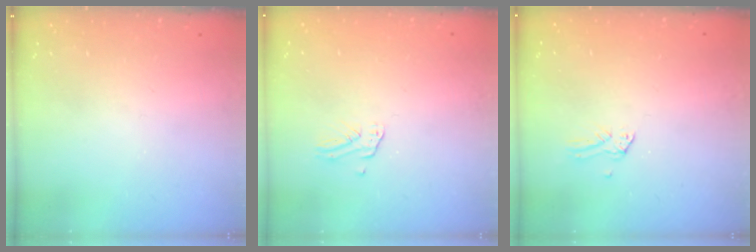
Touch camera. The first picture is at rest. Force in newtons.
{"total": 2.6, "press": 2.6, "slide": 0.2}
{"total": 0.0}